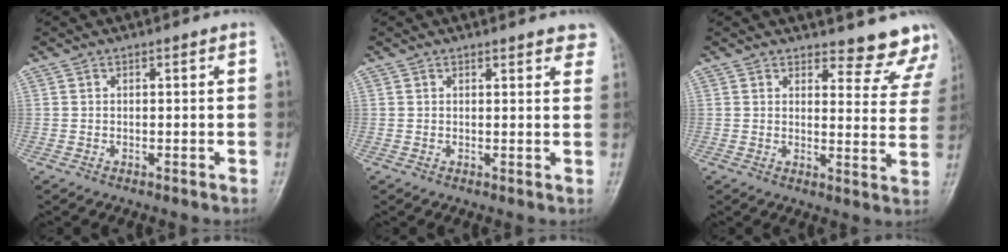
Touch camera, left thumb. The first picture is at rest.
{"total": 4.5, "force": [3.8, 1.5, 1.9], "torque": [0.003, -0.010, 0.035]}
{"total": 10.5, "force": [10.0, 3.1, 0.9], "torque": [0.036, -0.089, 0.094]}